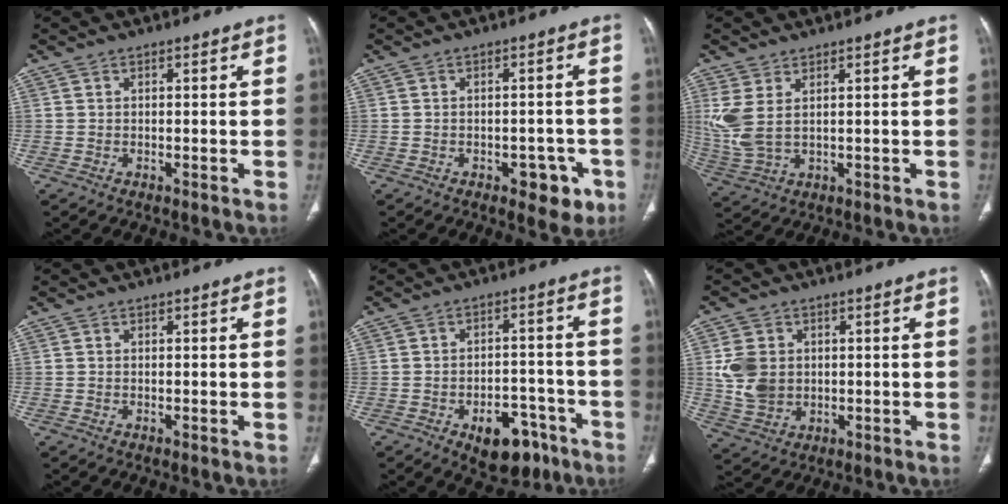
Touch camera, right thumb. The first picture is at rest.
{"total": 6.0, "force": [-2.9, 3.5, 3.9], "torque": [-0.022, 0.016, -0.031]}
{"total": 7.1, "force": [2.1, 3.5, 5.8], "torque": [-0.153, -0.006, 0.057]}
{"total": 0.0}
{"total": 10.7, "force": [-5.9, 6.3, 6.3], "torque": [-0.056, 0.041, -0.073]}
{"total": 8.2, "force": [1.0, 6.5, 4.8], "torque": [-0.080, -0.004, 0.029]}